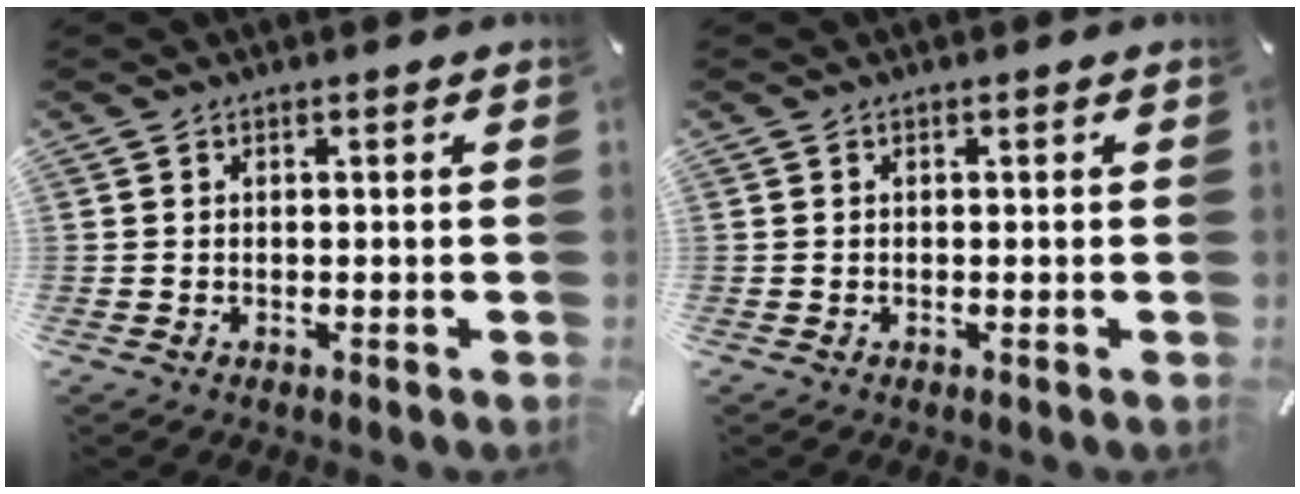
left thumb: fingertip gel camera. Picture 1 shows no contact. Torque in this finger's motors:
{"motor_torque": [0.00, 0.00, 0.00, 0.02, 0.00]}